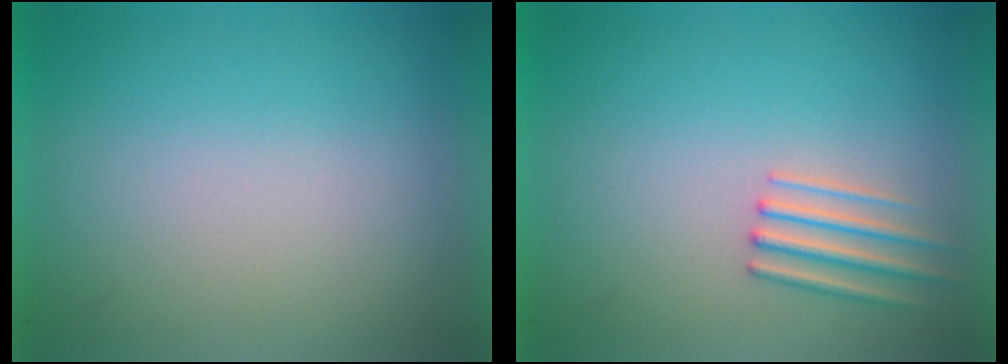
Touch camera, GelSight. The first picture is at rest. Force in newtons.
{"total": 2.4}